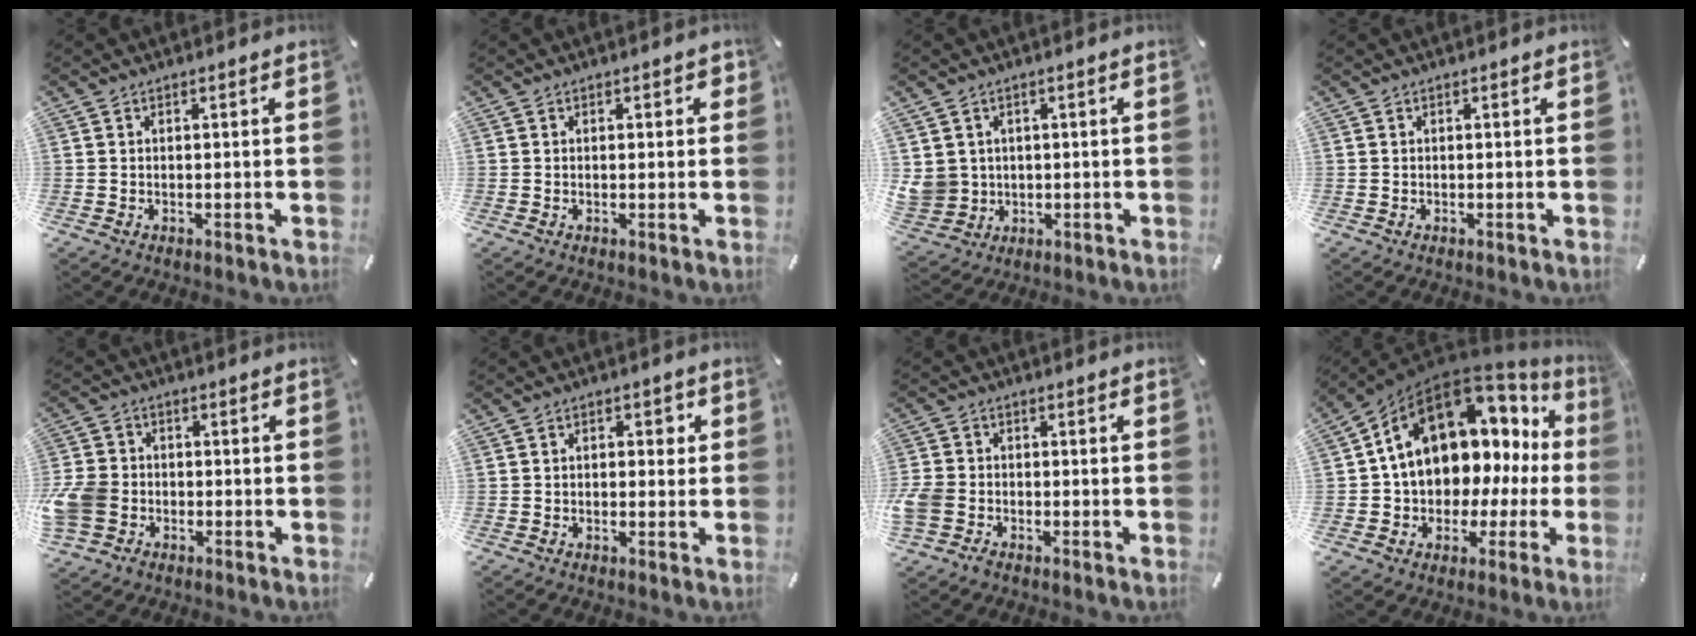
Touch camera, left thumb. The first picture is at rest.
{"total": 1.1, "force": [0.0, 0.7, 0.8], "torque": [-0.007, 0.002, -0.002]}
{"total": 6.4, "force": [1.0, 6.3, 0.8], "torque": [-0.043, -0.005, 0.023]}
{"total": 0.0}
{"total": 8.7, "force": [-2.8, 7.4, 3.7], "torque": [-0.086, 0.023, -0.051]}
{"total": 2.6, "force": [-0.3, 1.8, 1.8], "torque": [-0.020, 0.007, -0.014]}
{"total": 4.6, "force": [-2.3, 3.5, 1.9], "torque": [-0.048, 0.009, -0.045]}
{"total": 15.2, "force": [7.1, 10.7, 8.2], "torque": [-0.125, -0.068, 0.124]}